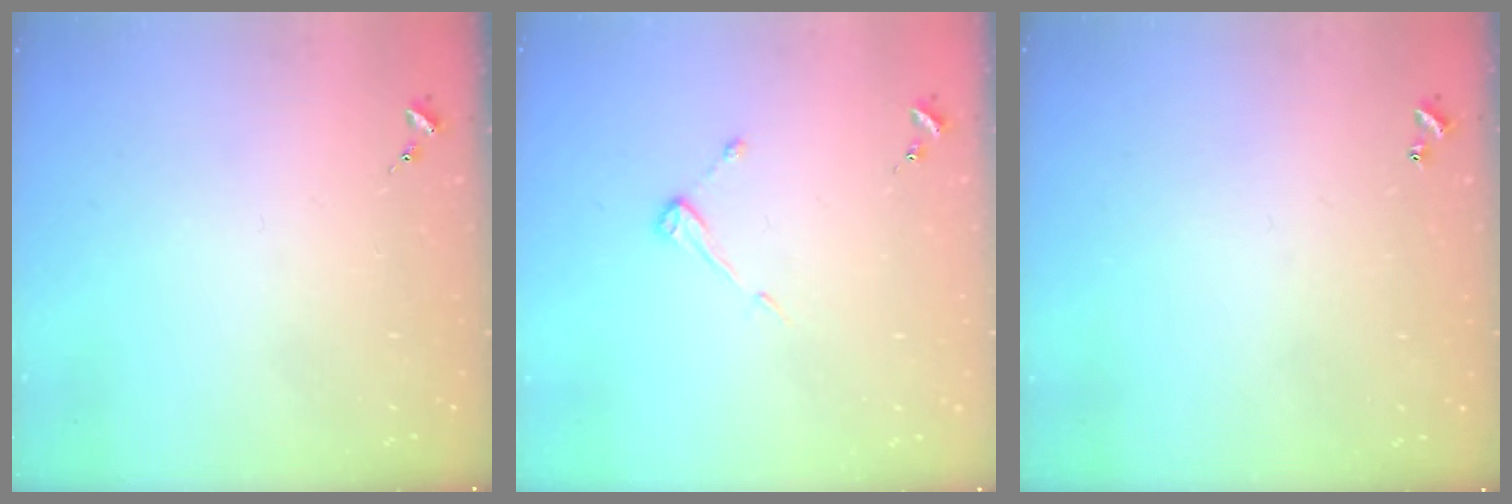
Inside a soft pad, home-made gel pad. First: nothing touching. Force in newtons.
{"total": 4.2, "press": 4.2, "slide": 0.3}
{"total": 0.9, "press": 0.9, "slide": 0.2}